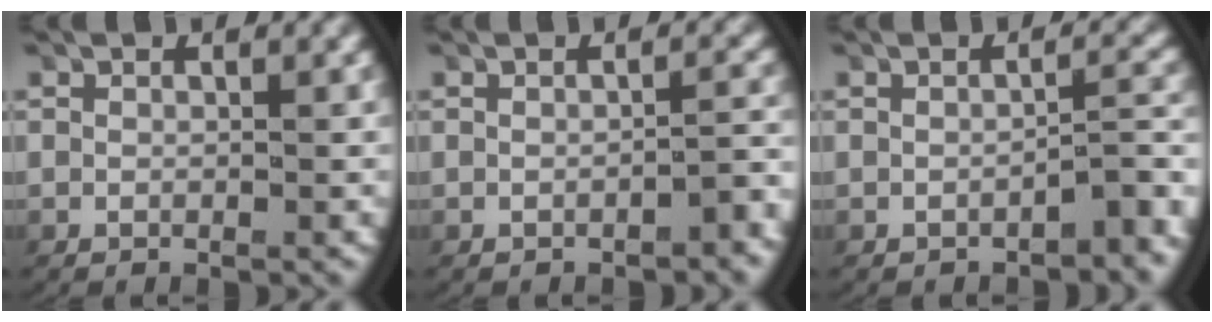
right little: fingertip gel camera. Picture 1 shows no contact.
{"total": 1.6, "force": [-1.2, 0.3, 1.0], "torque": [-0.014, 0.004, -0.018]}
{"total": 2.6, "force": [-1.8, 0.6, 1.8], "torque": [-0.018, 0.004, -0.024]}